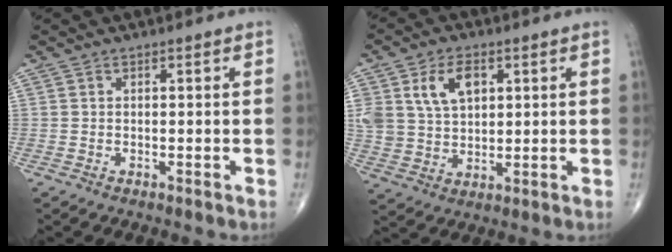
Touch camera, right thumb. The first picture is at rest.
{"total": 10.3, "force": [3.8, 6.8, 6.7], "torque": [-0.112, -0.007, 0.078]}